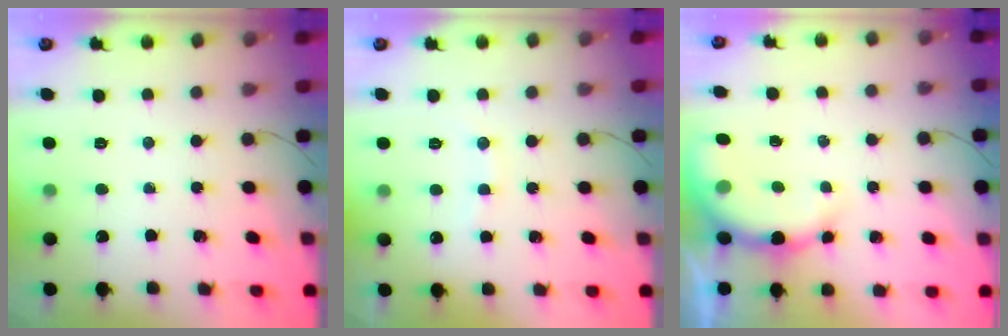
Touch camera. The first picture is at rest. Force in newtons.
{"total": 6.1, "press": 6.0, "slide": 1.1}
{"total": 8.6, "press": 8.6, "slide": 0.4}